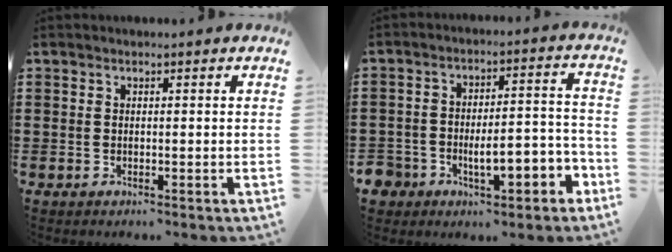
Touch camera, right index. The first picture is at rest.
{"total": 8.1, "force": [-4.0, 4.5, 5.3], "torque": [-0.096, 0.008, -0.073]}